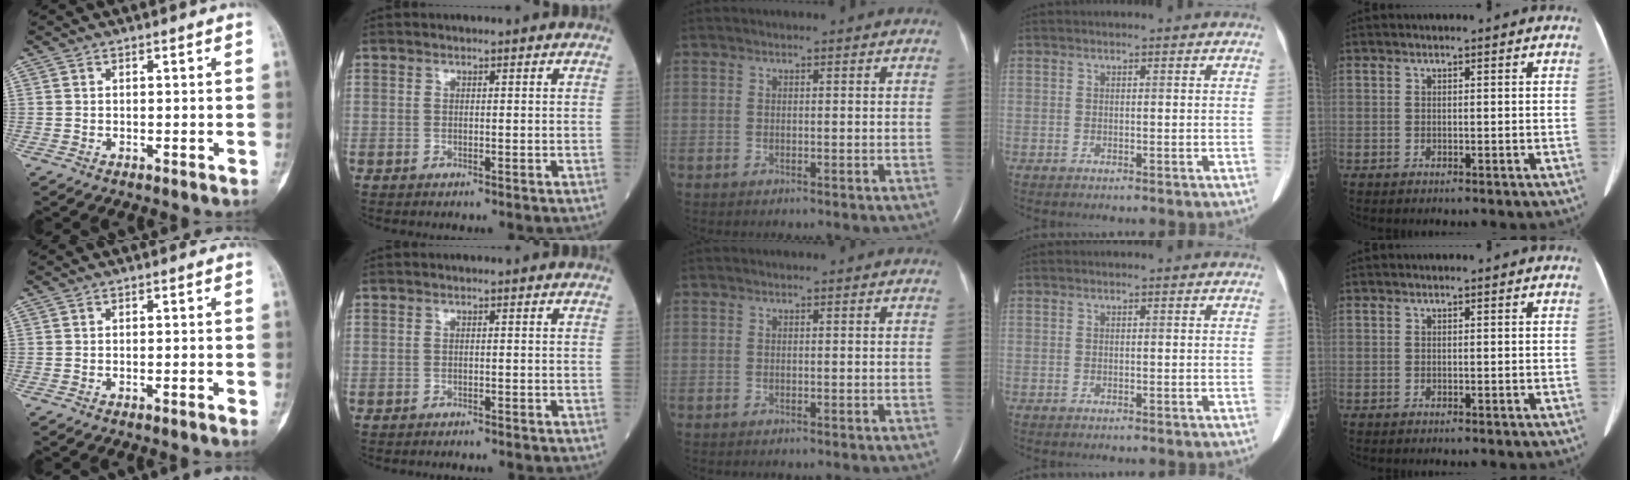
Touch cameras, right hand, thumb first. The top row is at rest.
{"thumb": {"total": 0.9, "force": [-0.4, 0.0, 0.8], "torque": [-0.017, 0.001, -0.004]}, "index": {"total": 1.8, "force": [-1.7, 0.2, 0.4], "torque": [-0.005, -0.001, -0.021]}}